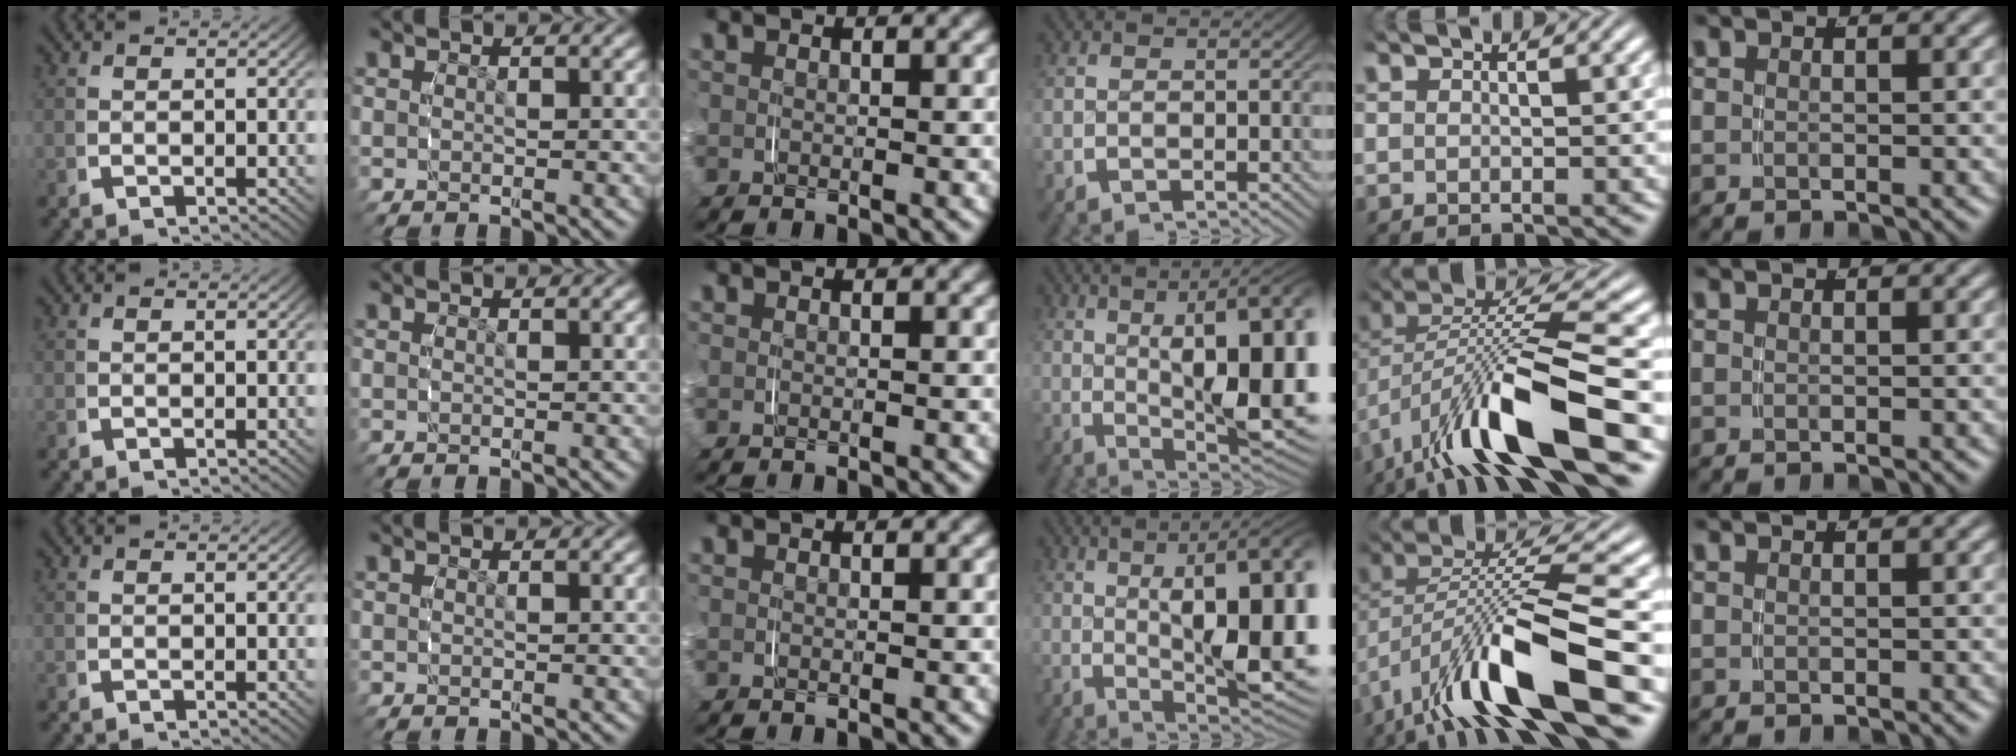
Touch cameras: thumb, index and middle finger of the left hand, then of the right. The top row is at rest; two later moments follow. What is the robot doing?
{"motion": "grasp_and_lifting", "object": "glasses case"}